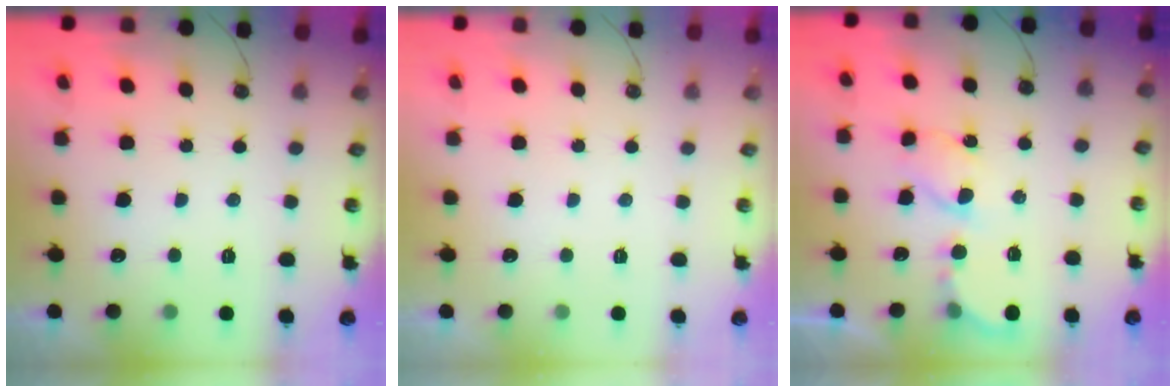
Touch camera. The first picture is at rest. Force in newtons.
{"total": 0.0}
{"total": 5.8, "press": 5.8, "slide": 0.6}